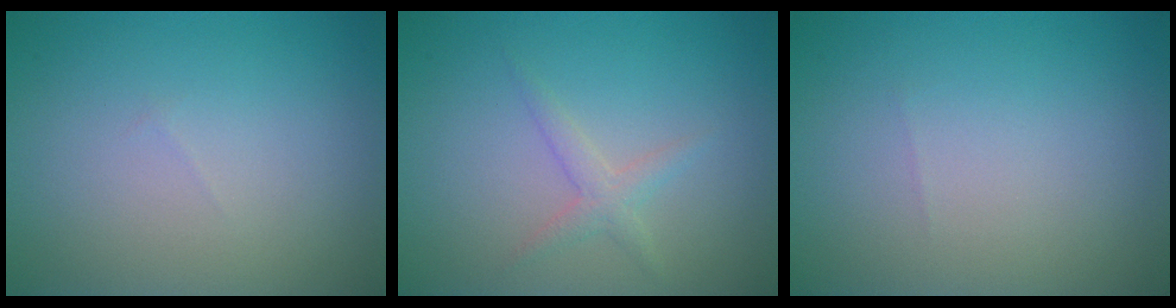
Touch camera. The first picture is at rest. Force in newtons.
{"total": 1.5, "press": 1.5, "slide": 0.1}
{"total": 0.0}